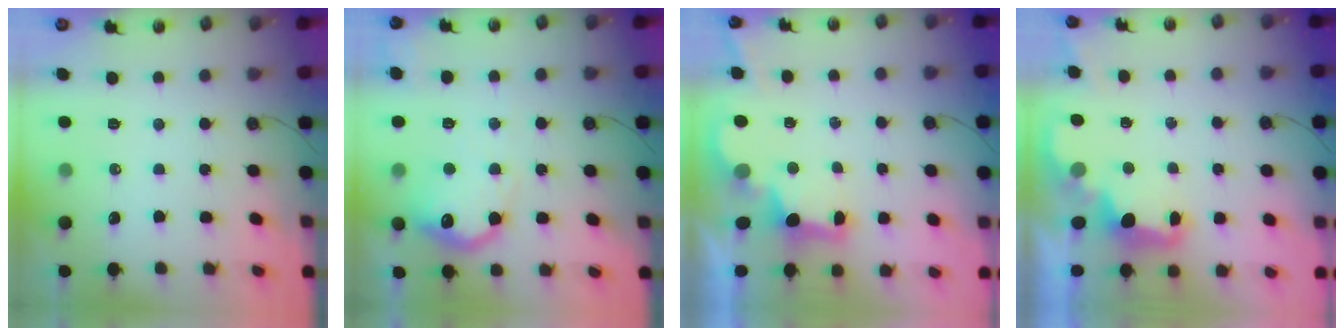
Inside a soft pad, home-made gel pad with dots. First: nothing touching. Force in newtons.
{"total": 16.4, "press": 16.4, "slide": 1.1}
{"total": 2.9, "press": 2.8, "slide": 0.9}
{"total": 2.9, "press": 2.8, "slide": 0.9}